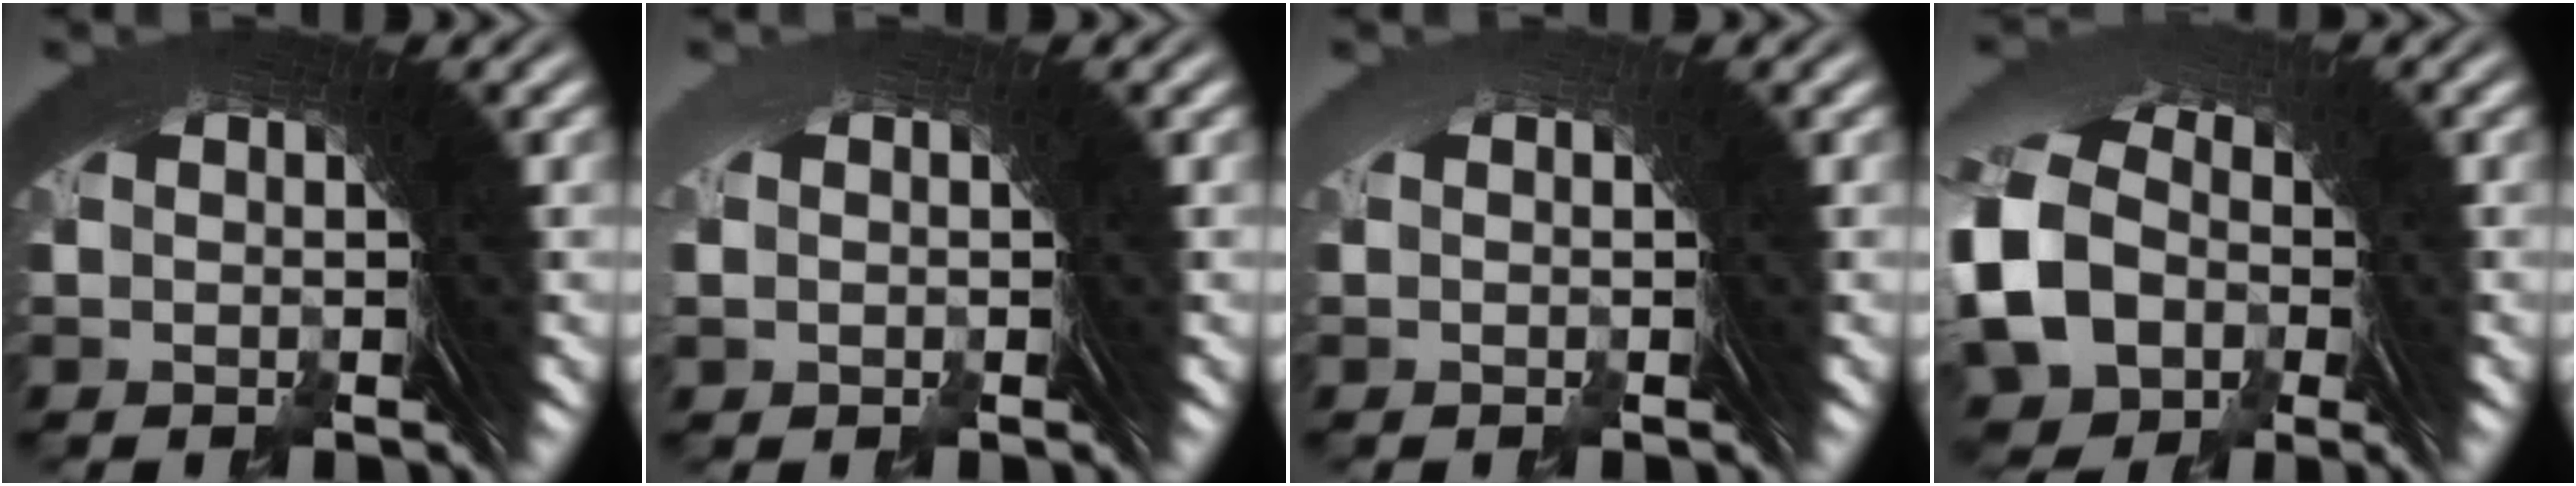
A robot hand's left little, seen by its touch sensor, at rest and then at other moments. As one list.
[{"total": 1.5, "force": [-0.6, -0.6, -1.2], "torque": [0.019, 0.000, -0.005]}, {"total": 1.6, "force": [-0.7, -1.1, -0.9], "torque": [0.018, -0.001, -0.006]}, {"total": 8.0, "force": [-2.0, 6.6, 4.0], "torque": [-0.120, -0.043, -0.012]}]